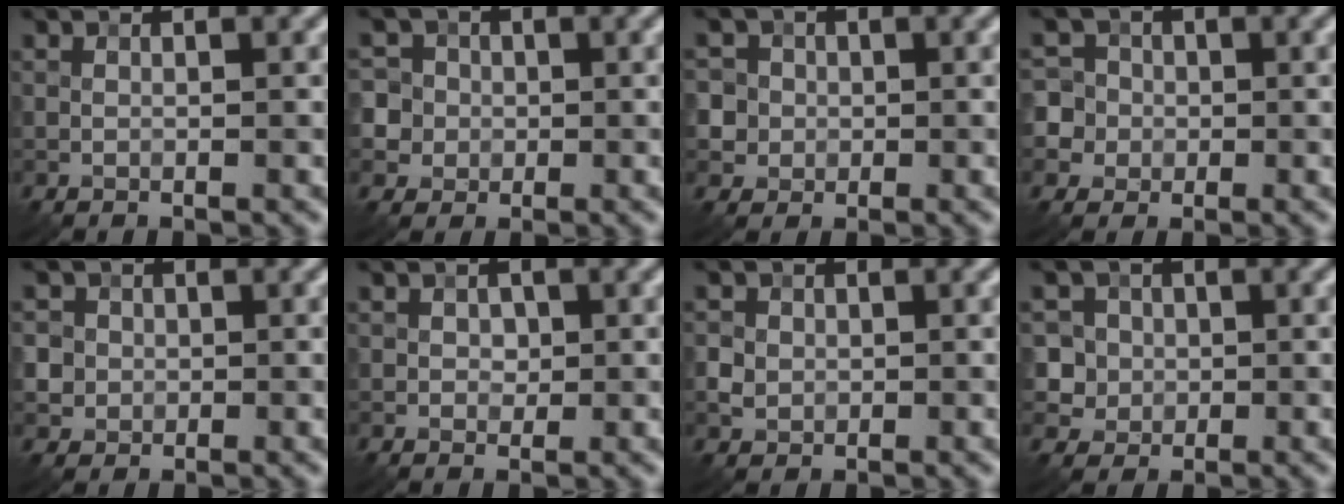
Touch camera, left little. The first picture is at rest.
{"total": 6.5, "force": [0.8, 6.1, 2.1], "torque": [-0.040, 0.030, -0.014]}
{"total": 5.4, "force": [1.0, 5.0, 1.7], "torque": [-0.034, 0.034, -0.006]}
{"total": 6.3, "force": [-0.1, 6.0, 1.9], "torque": [-0.035, 0.030, -0.029]}
{"total": 3.3, "force": [0.5, 3.1, 1.0], "torque": [-0.007, 0.019, -0.001]}
{"total": 1.0, "force": [0.2, 0.8, 0.5], "torque": [-0.007, -0.003, 0.001]}
{"total": 1.5, "force": [0.0, 1.4, 0.6], "torque": [-0.009, 0.004, 0.004]}
{"total": 5.3, "force": [1.1, 4.9, 1.7], "torque": [-0.028, 0.030, 0.000]}